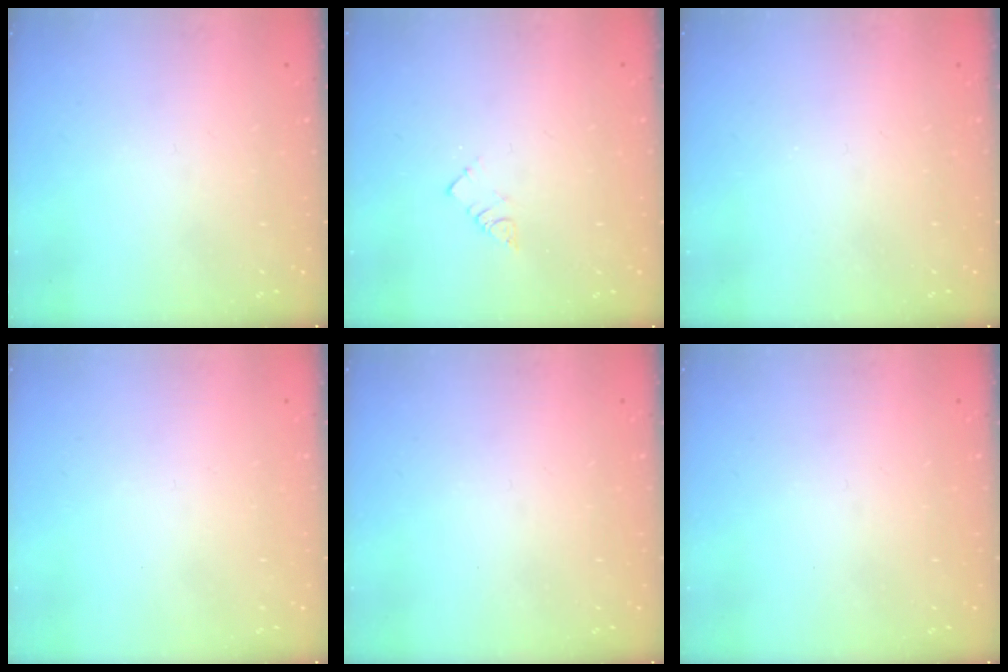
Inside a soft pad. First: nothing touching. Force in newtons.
{"total": 3.2, "press": 3.2, "slide": 0.0}
{"total": 2.2, "press": 2.1, "slide": 0.4}
{"total": 1.6, "press": 1.6, "slide": 0.1}
{"total": 0.0}
{"total": 0.0}